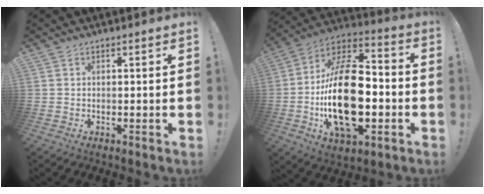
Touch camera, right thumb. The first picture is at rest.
{"total": 27.6, "force": [-4.2, 15.0, 22.8], "torque": [-0.421, 0.019, -0.065]}